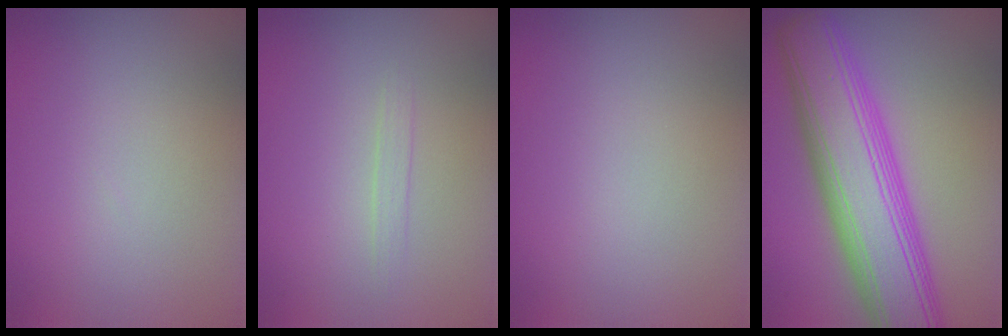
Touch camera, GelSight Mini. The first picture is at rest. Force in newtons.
{"total": 0.7, "press": 0.7, "slide": 0.0}
{"total": 0.0}
{"total": 10.1, "press": 10.1, "slide": 0.4}